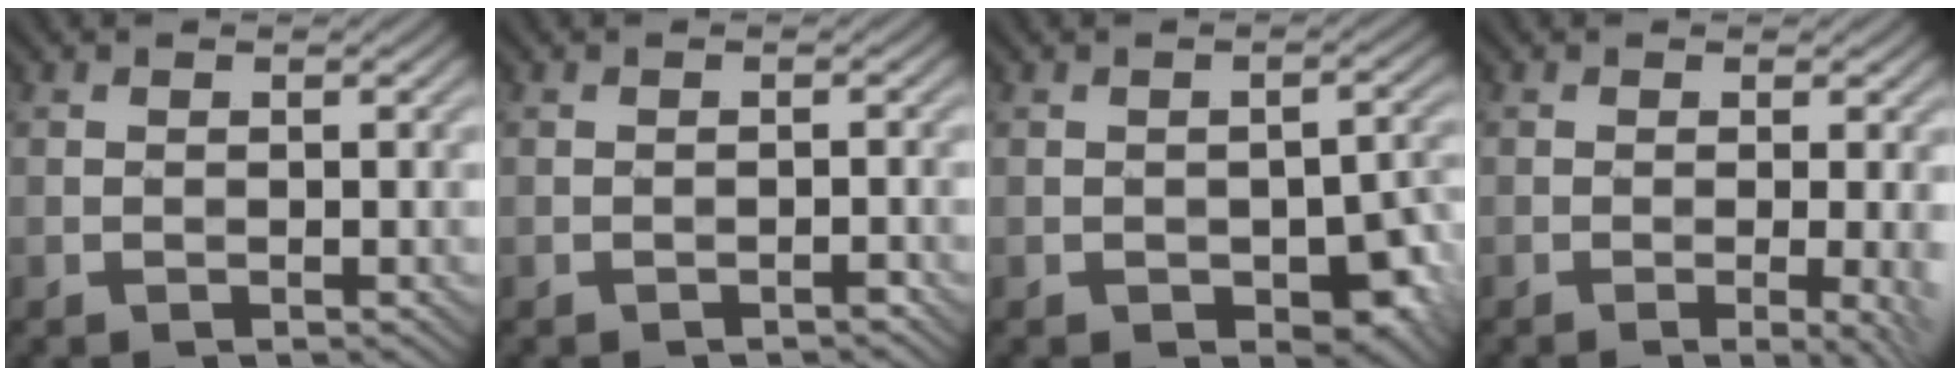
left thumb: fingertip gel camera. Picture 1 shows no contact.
{"total": 0.7, "force": [-0.5, 0.0, 0.4], "torque": [-0.003, 0.004, -0.009]}
{"total": 6.2, "force": [-2.3, 3.4, 4.7], "torque": [-0.058, -0.007, -0.029]}
{"total": 3.8, "force": [-0.6, 0.8, 3.7], "torque": [-0.057, -0.005, -0.011]}